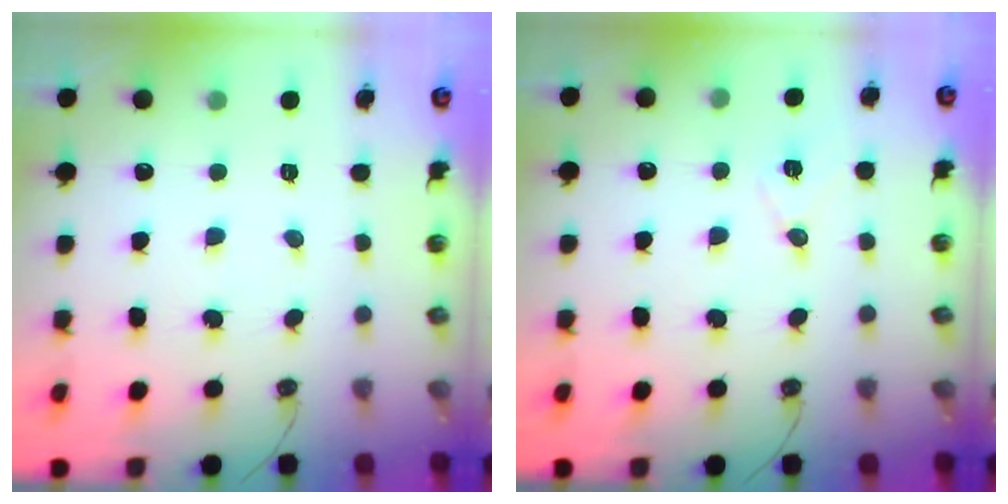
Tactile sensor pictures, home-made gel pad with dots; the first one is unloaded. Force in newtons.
{"total": 7.7, "press": 6.6, "slide": 4.0}